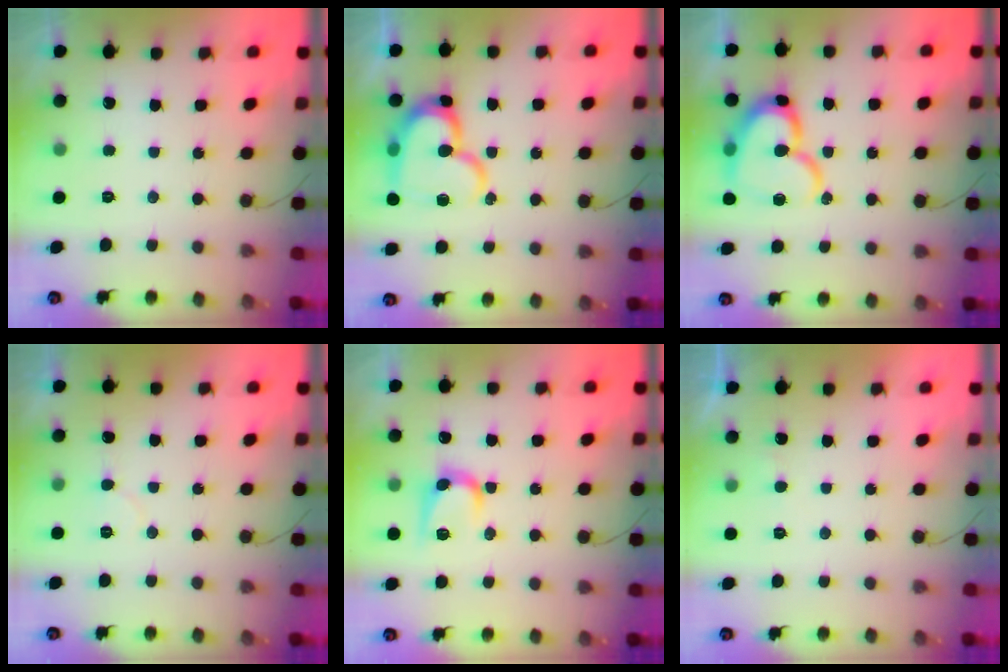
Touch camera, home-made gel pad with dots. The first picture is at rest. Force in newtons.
{"total": 17.5, "press": 17.5, "slide": 1.0}
{"total": 16.9, "press": 16.9, "slide": 1.7}
{"total": 5.4, "press": 5.4, "slide": 0.4}
{"total": 8.0, "press": 8.0, "slide": 0.6}
{"total": 3.9, "press": 3.9, "slide": 0.4}